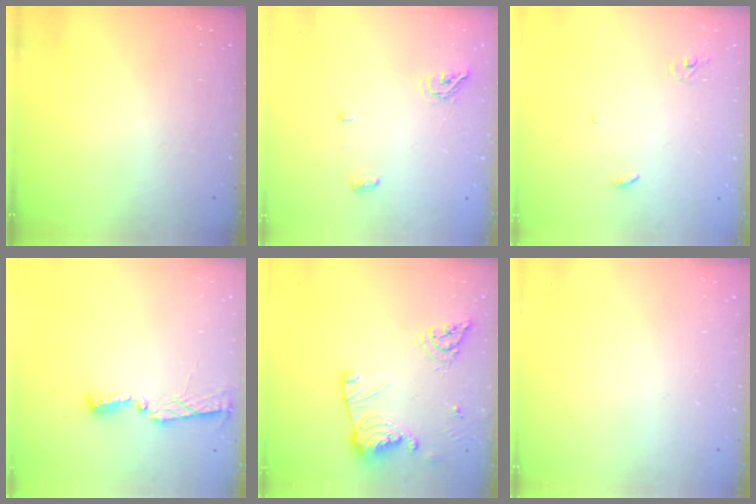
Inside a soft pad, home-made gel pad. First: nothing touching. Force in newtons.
{"total": 4.9, "press": 4.8, "slide": 1.0}
{"total": 3.2, "press": 3.2, "slide": 0.2}
{"total": 4.0, "press": 4.0, "slide": 0.5}
{"total": 15.0, "press": 14.9, "slide": 1.5}
{"total": 0.0}